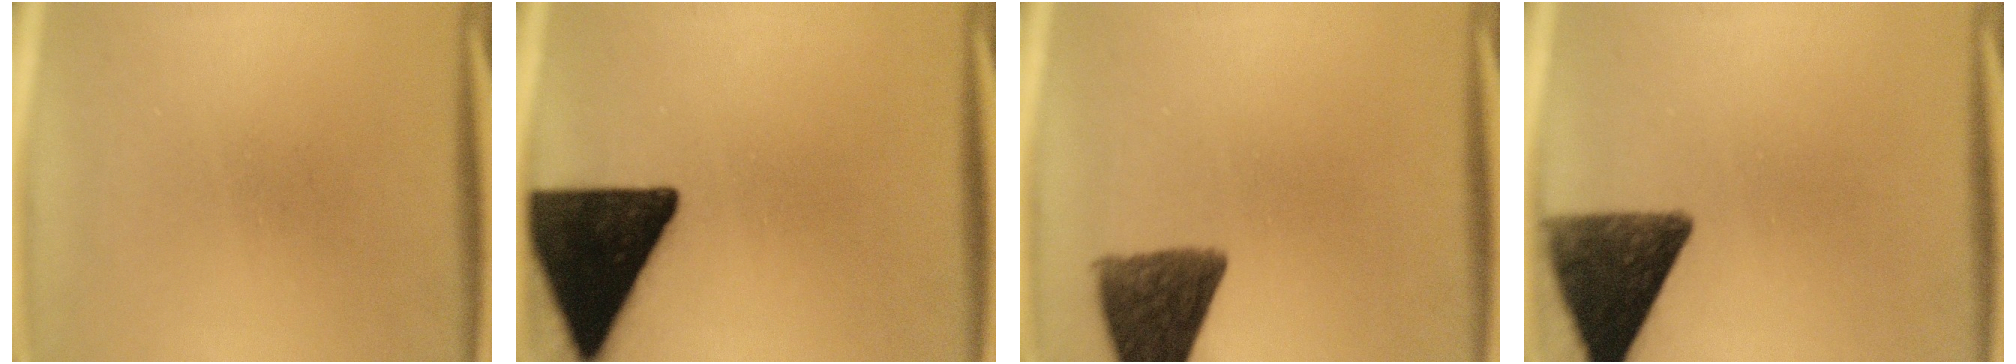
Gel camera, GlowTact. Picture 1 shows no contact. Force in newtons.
{"total": 18.3}
{"total": 10.8}
{"total": 12.2}